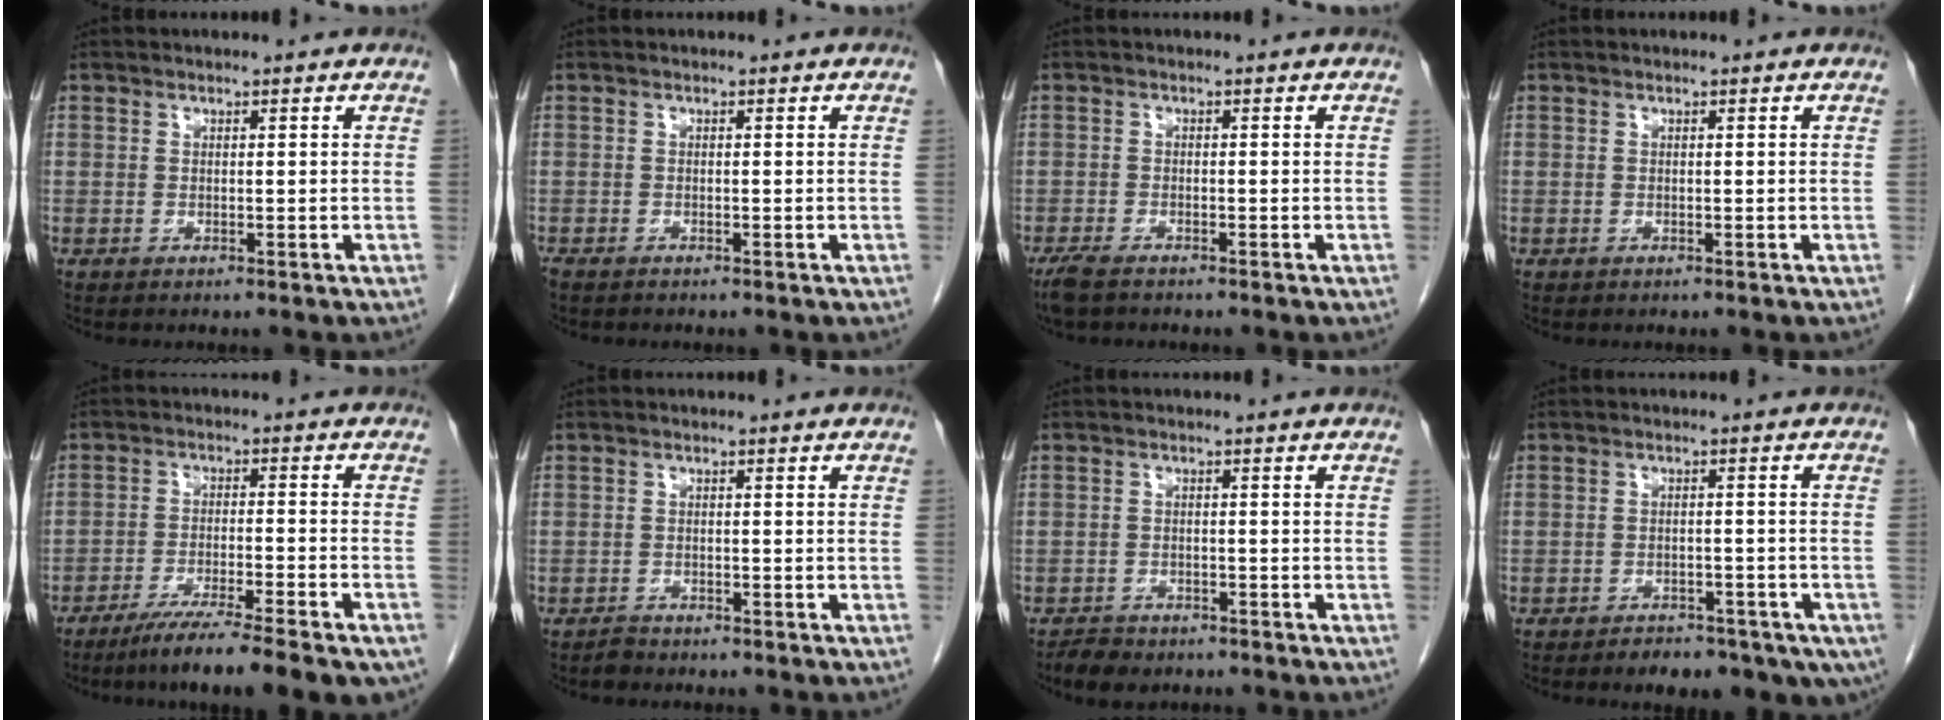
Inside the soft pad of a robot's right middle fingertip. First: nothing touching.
{"total": 1.3, "force": [-1.1, 0.4, 0.5], "torque": [-0.012, -0.003, -0.016]}
{"total": 3.5, "force": [-2.8, 0.9, 1.9], "torque": [-0.039, -0.009, -0.047]}
{"total": 0.0}
{"total": 13.3, "force": [-10.1, 1.0, 8.5], "torque": [-0.120, -0.028, -0.156]}
{"total": 1.1, "force": [-1.1, 0.4, 0.1], "torque": [-0.005, -0.001, -0.020]}
{"total": 3.6, "force": [-3.0, 1.7, 1.0], "torque": [-0.021, 0.000, -0.048]}
{"total": 9.5, "force": [-6.4, 4.9, 5.1], "torque": [-0.056, 0.005, -0.082]}